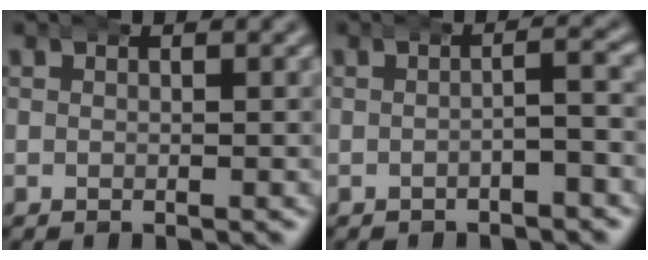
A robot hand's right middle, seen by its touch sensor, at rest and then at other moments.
{"total": 1.5, "force": [-0.6, 0.2, 1.3], "torque": [-0.011, 0.004, -0.013]}